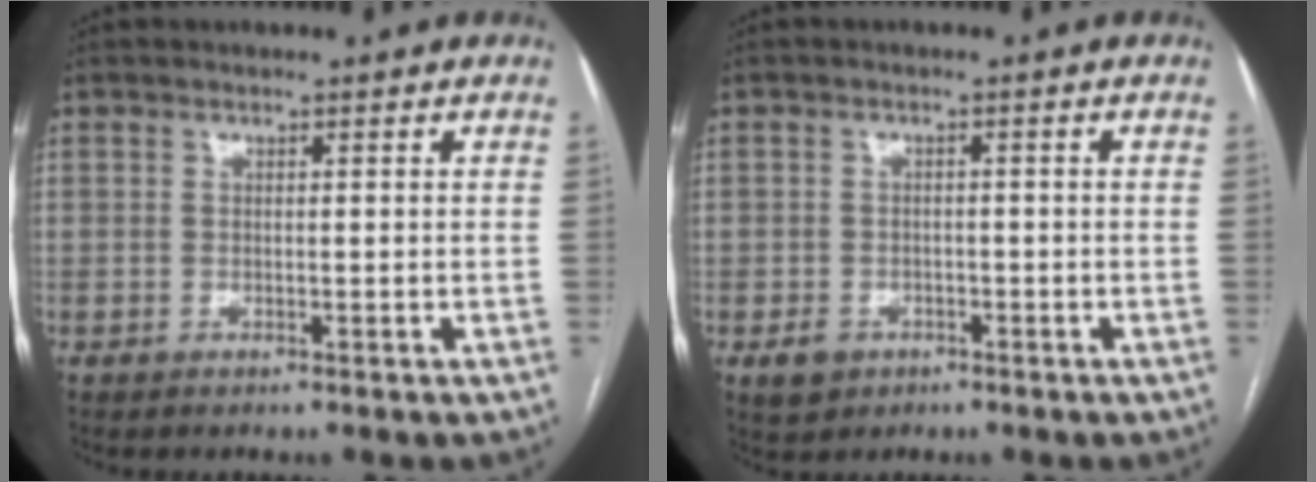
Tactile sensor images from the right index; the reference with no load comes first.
{"total": 3.4, "force": [-1.6, 2.8, 0.9], "torque": [-0.013, 0.007, -0.017]}